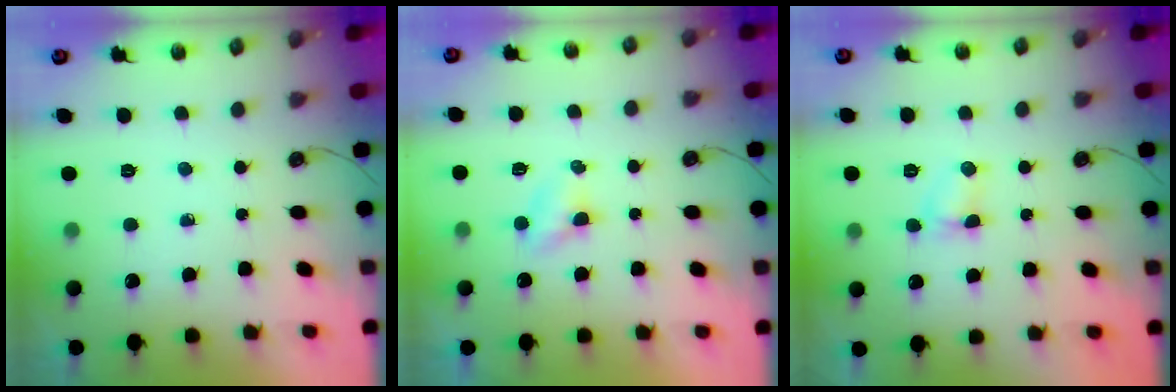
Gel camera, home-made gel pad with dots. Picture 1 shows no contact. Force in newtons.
{"total": 2.7, "press": 2.7, "slide": 0.3}
{"total": 3.7, "press": 3.6, "slide": 1.0}